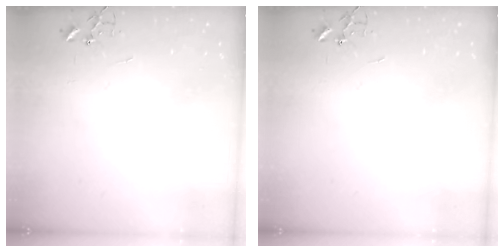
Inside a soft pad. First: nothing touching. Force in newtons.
{"total": 0.0}